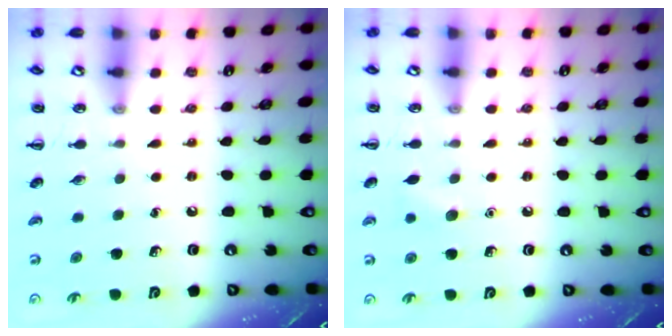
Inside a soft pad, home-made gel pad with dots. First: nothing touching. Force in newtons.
{"total": 5.2, "press": 5.1, "slide": 1.2}